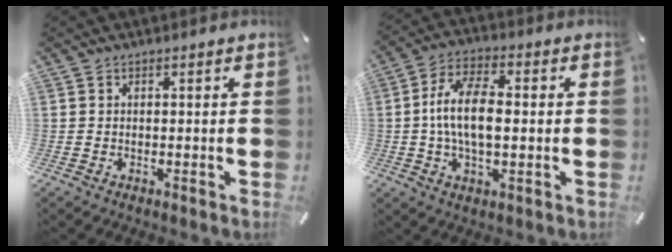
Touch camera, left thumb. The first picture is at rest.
{"total": 10.5, "force": [0.0, 4.9, 9.3], "torque": [-0.190, 0.006, -0.002]}